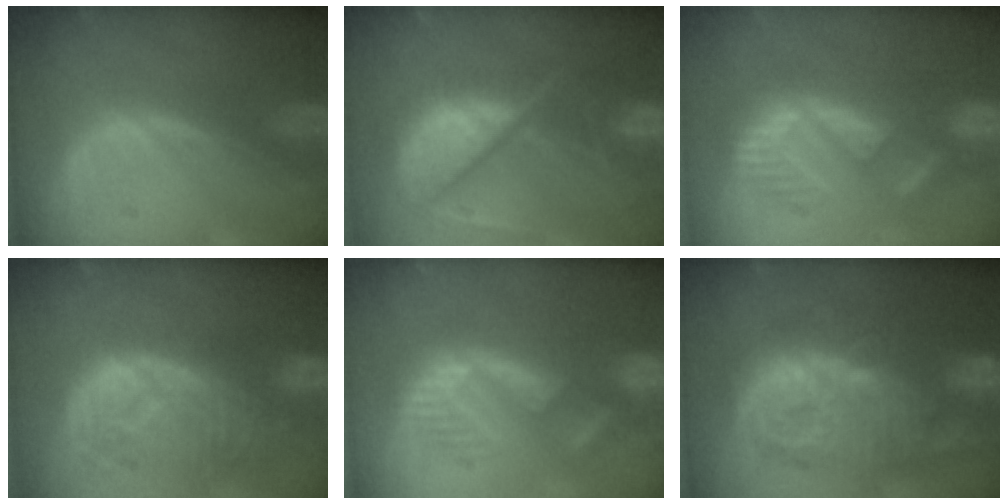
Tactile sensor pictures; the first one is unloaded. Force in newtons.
{"total": 11.5, "press": 9.6, "slide": 6.4}
{"total": 9.5, "press": 8.1, "slide": 5.0}
{"total": 10.9, "press": 9.7, "slide": 4.8}
{"total": 8.8, "press": 8.2, "slide": 3.3}
{"total": 13.8, "press": 13.7, "slide": 1.3}